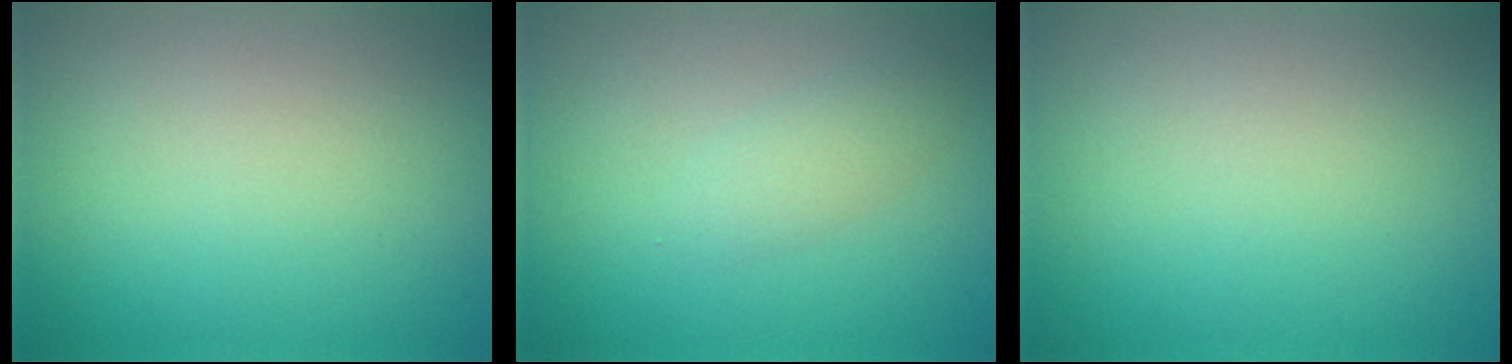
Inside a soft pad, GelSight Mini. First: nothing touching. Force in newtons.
{"total": 1.7, "press": 1.7, "slide": 0.0}
{"total": 0.0}